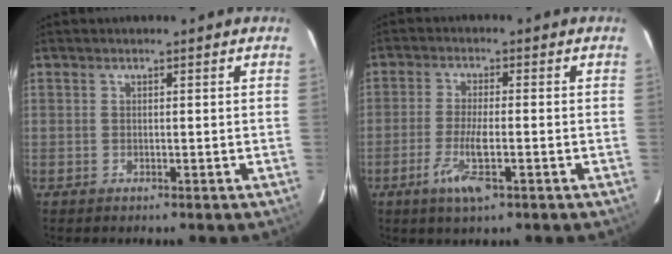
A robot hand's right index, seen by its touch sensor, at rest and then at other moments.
{"total": 5.8, "force": [-2.7, 0.8, 5.1], "torque": [-0.104, -0.009, -0.046]}